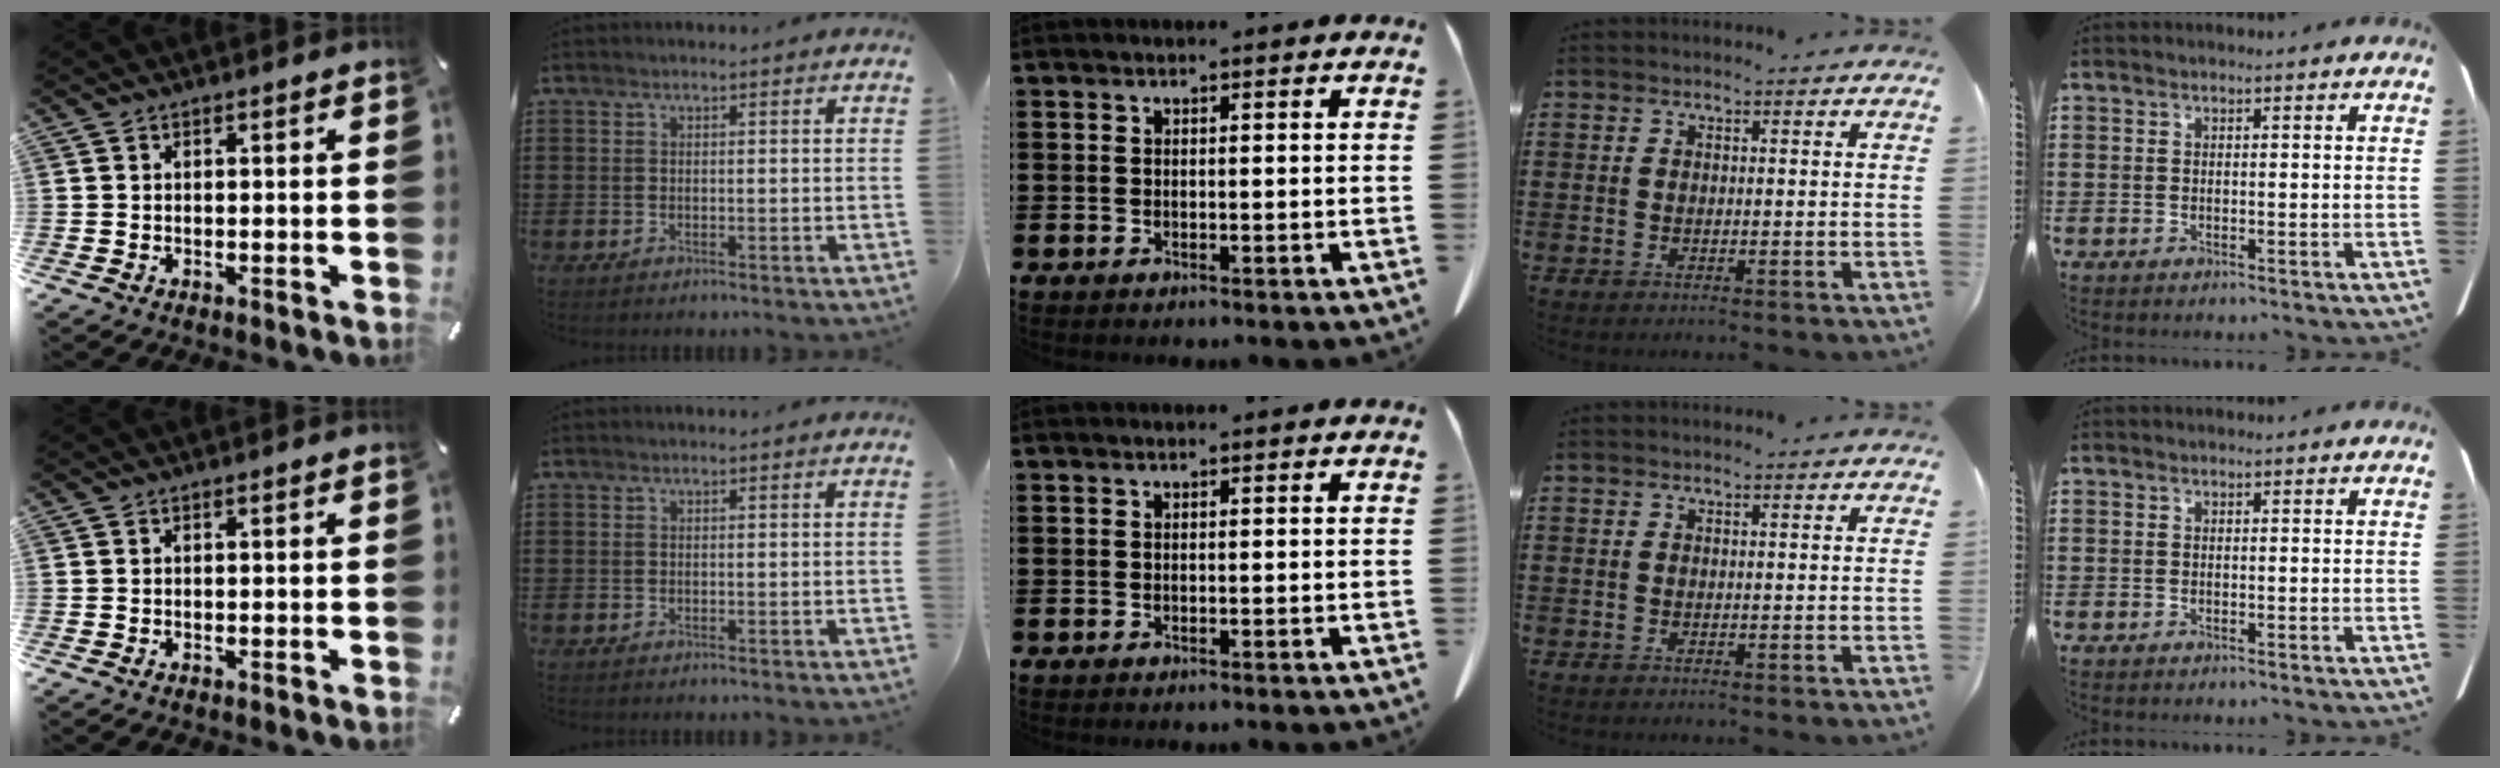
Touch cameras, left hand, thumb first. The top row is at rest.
{}